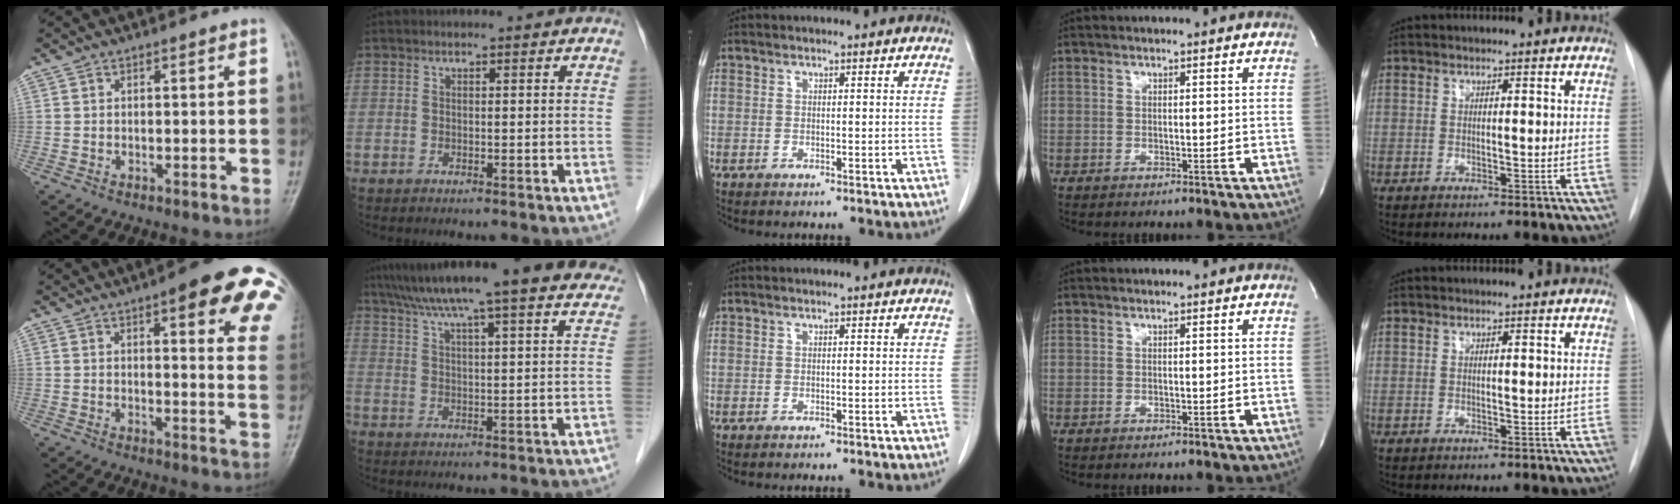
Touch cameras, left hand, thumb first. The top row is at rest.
{"thumb": {"total": 18.4, "force": [9.9, 4.9, 14.7], "torque": [-0.149, -0.030, 0.104]}, "index": {"total": 27.0, "force": [23.2, 2.2, 13.5], "torque": [-0.209, -0.012, 0.292]}}